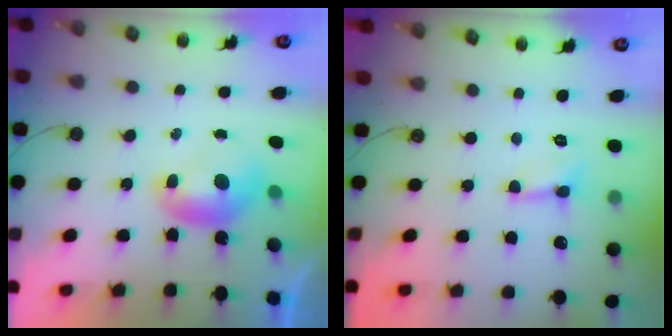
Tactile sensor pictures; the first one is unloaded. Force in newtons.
{"total": 0.9, "press": 0.8, "slide": 0.4}